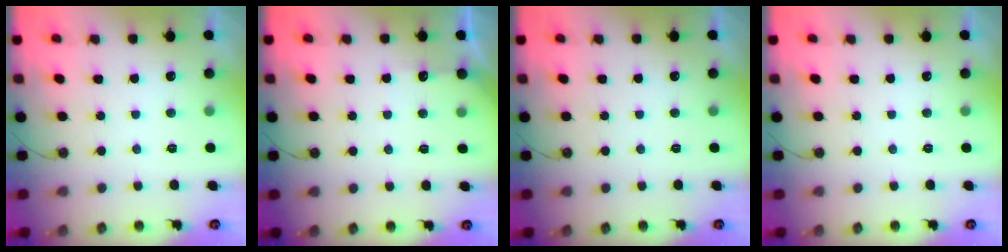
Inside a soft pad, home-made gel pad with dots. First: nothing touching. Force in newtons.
{"total": 2.8, "press": 2.8, "slide": 0.4}
{"total": 0.0}
{"total": 0.0}